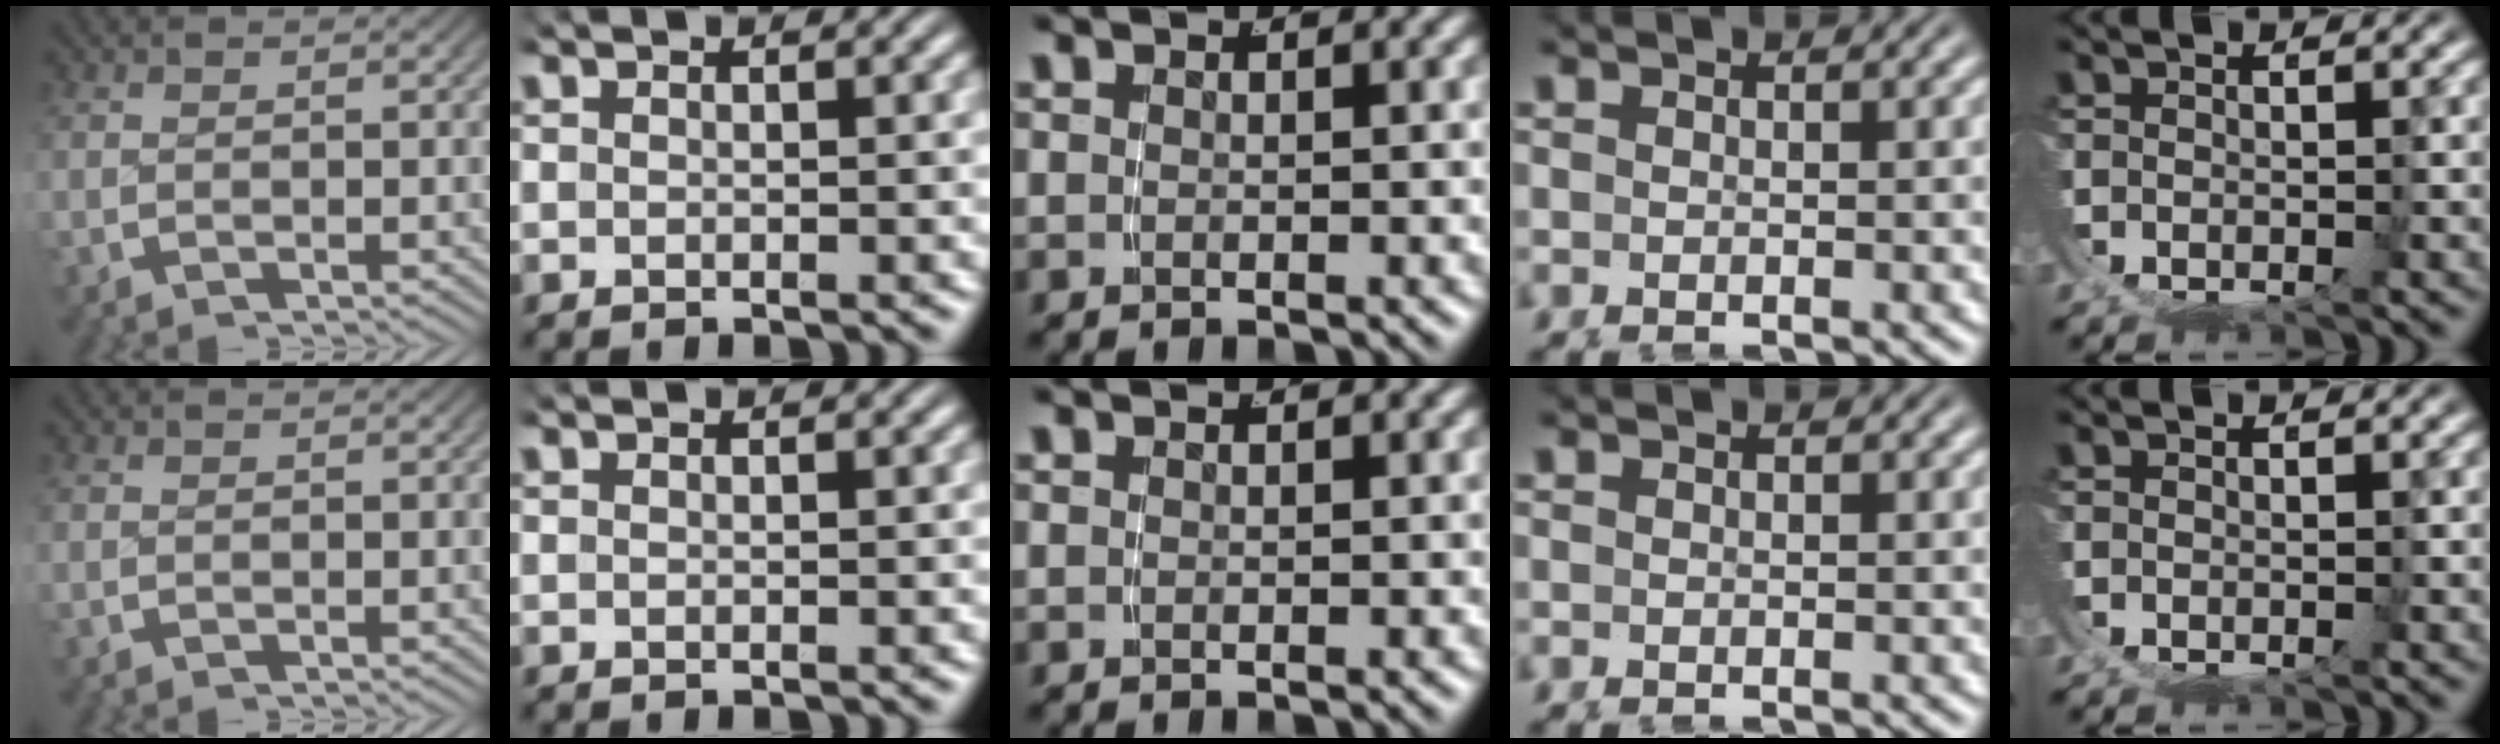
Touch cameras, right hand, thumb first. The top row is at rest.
{}